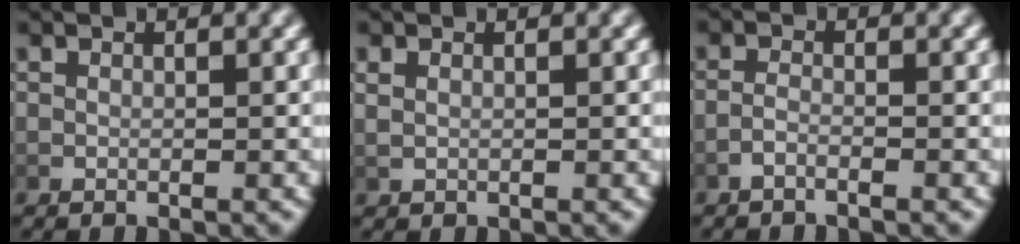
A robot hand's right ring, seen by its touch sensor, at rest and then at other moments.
{"total": 0.9, "force": [0.5, 0.5, 0.5], "torque": [-0.014, -0.001, 0.016]}
{"total": 1.4, "force": [-1.2, 0.2, 0.7], "torque": [-0.023, -0.007, -0.022]}